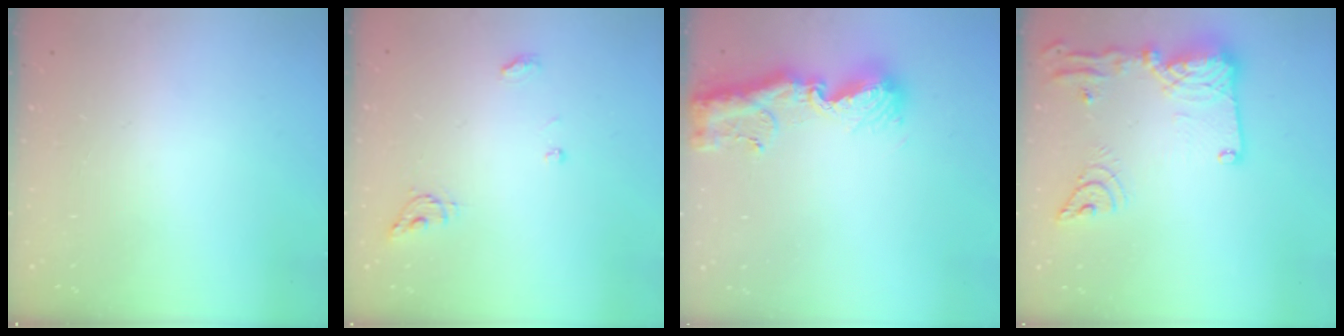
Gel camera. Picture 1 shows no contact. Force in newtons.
{"total": 5.3, "press": 5.3, "slide": 0.4}
{"total": 12.2, "press": 12.1, "slide": 0.8}
{"total": 20.1, "press": 19.9, "slide": 2.3}